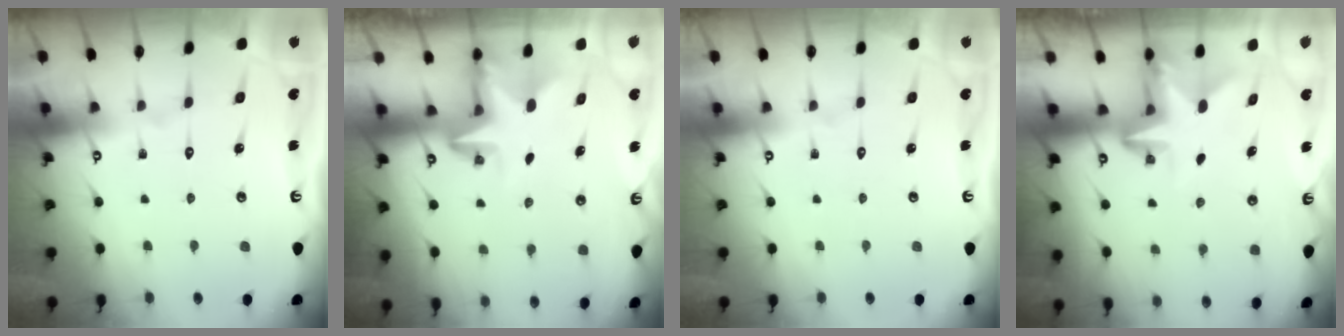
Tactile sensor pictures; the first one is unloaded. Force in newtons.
{"total": 2.9, "press": 2.9, "slide": 0.1}
{"total": 0.0}
{"total": 3.0, "press": 3.0, "slide": 0.3}